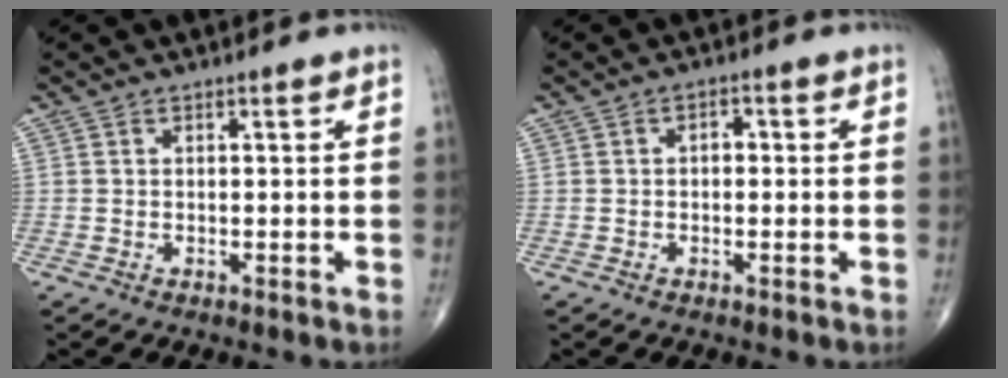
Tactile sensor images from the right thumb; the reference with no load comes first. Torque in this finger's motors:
{"motor_torque": [-0.21, -0.05, 0.09, 0.12, 0.04]}